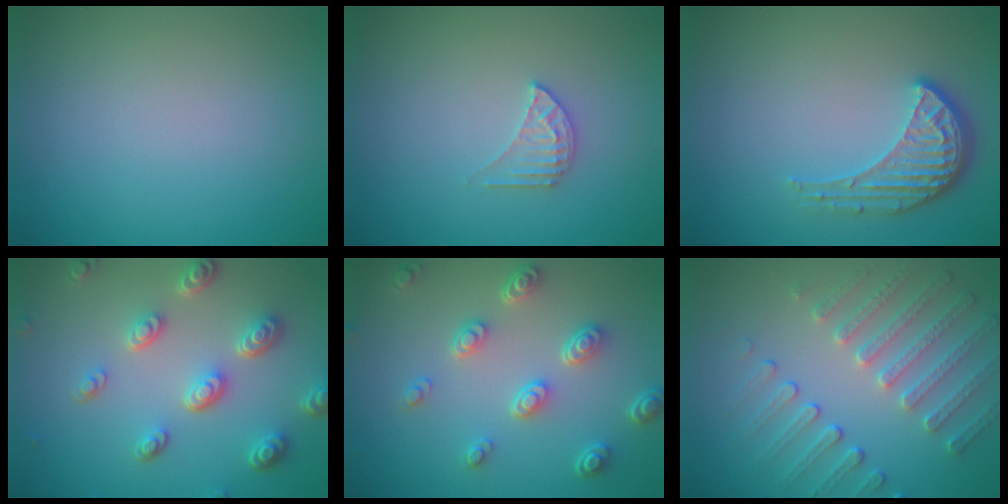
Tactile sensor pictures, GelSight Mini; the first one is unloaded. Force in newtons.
{"total": 1.7, "press": 1.7, "slide": 0.1}
{"total": 4.1, "press": 3.2, "slide": 2.5}
{"total": 5.0, "press": 3.8, "slide": 3.2}
{"total": 4.4, "press": 3.4, "slide": 2.9}
{"total": 4.6, "press": 3.8, "slide": 2.6}